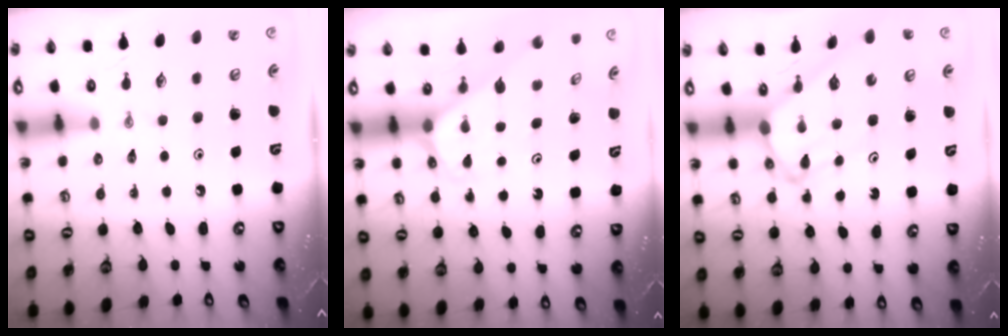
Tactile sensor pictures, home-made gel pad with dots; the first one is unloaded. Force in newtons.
{"total": 2.4, "press": 2.4, "slide": 0.2}
{"total": 7.6, "press": 7.5, "slide": 0.8}